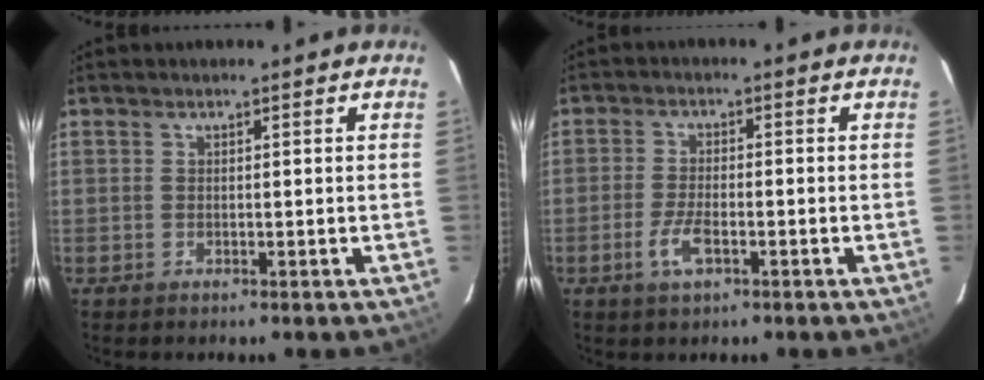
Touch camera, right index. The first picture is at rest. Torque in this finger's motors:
{"motor_torque": [0.72, -0.24, 0.23, 0.08]}